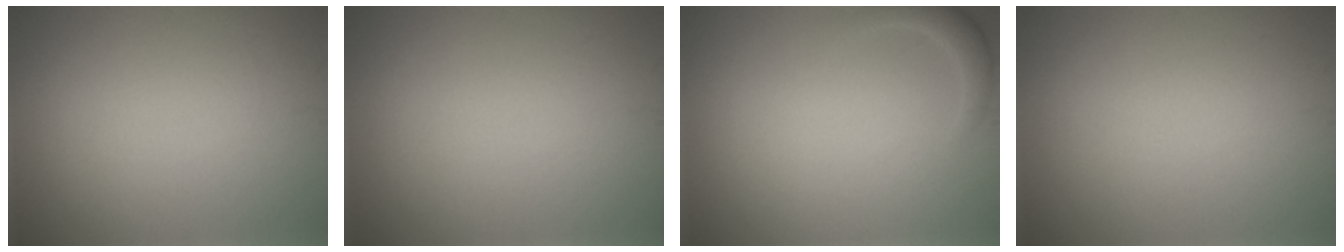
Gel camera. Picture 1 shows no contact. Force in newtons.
{"total": 0.0}
{"total": 1.5, "press": 1.5, "slide": 0.0}
{"total": 0.0}